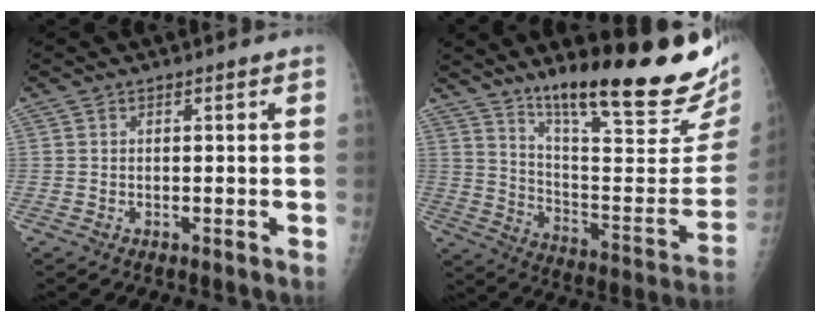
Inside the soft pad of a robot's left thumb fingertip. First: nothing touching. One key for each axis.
{"total": 26.5, "fx": 18.4, "fy": 4.1, "fz": 18.6, "tx": -0.255, "ty": -0.109, "tz": 0.284}